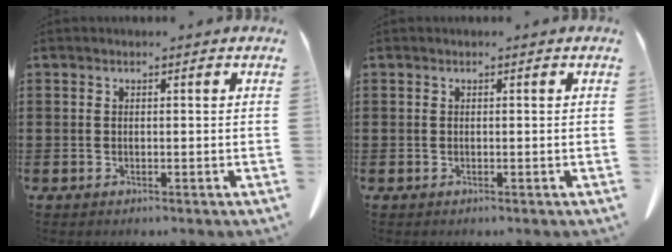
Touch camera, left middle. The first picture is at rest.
{"total": 0.0}